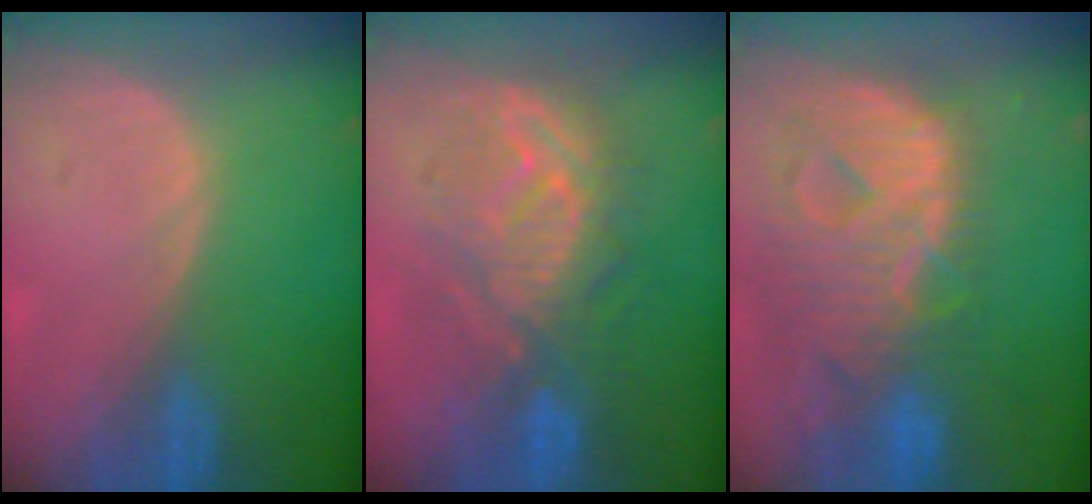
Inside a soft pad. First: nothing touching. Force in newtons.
{"total": 9.4, "press": 9.4, "slide": 0.6}
{"total": 13.1, "press": 11.2, "slide": 6.9}